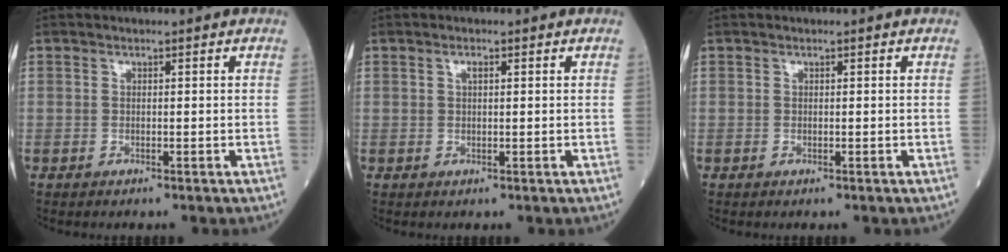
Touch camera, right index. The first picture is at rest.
{"total": 0.9, "force": [0.4, 0.3, 0.8], "torque": [-0.016, 0.001, 0.005]}
{"total": 0.0}